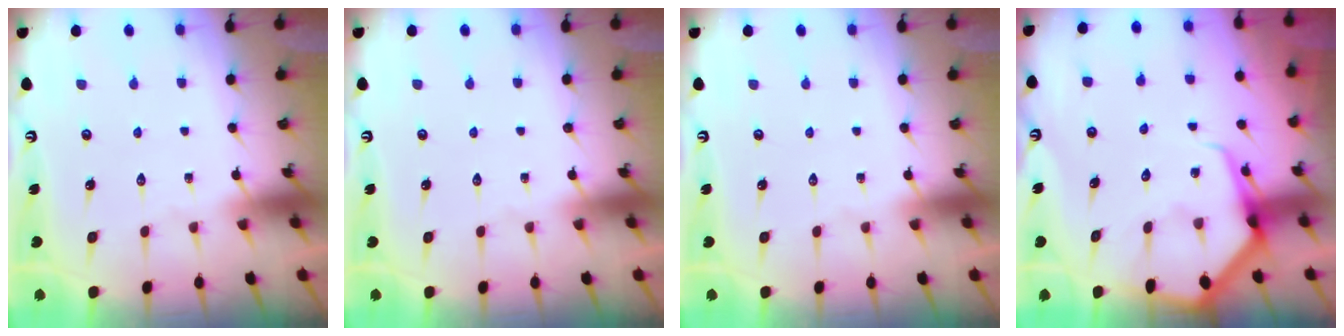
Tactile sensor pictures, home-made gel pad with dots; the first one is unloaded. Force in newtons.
{"total": 0.0}
{"total": 0.0}
{"total": 6.8, "press": 6.7, "slide": 0.8}